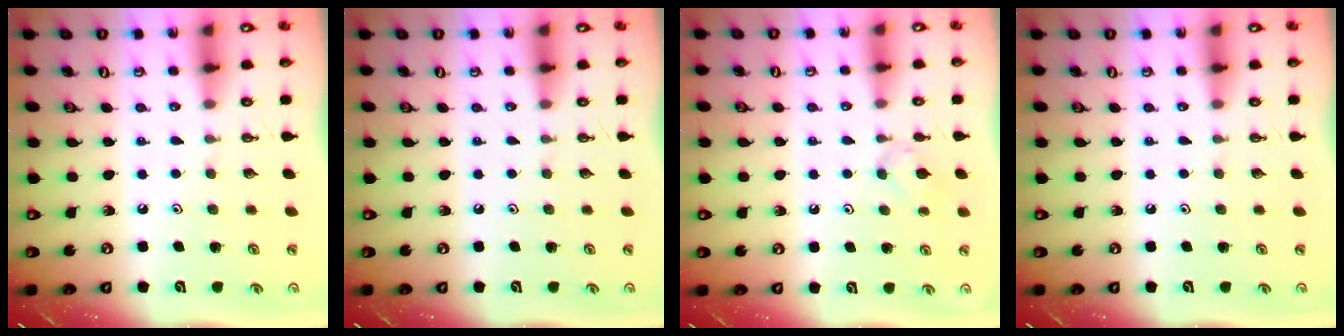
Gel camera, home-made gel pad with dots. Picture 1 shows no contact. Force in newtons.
{"total": 0.0}
{"total": 2.9, "press": 2.8, "slide": 0.6}
{"total": 0.0}